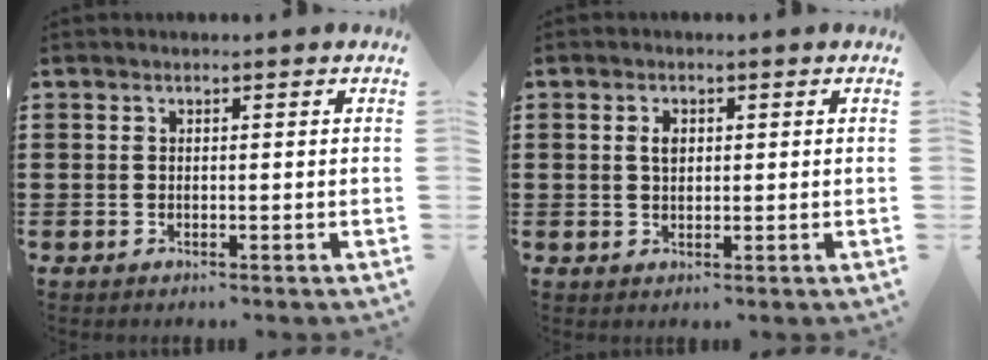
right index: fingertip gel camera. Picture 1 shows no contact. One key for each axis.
{"total": 2.1, "fx": 0.5, "fy": 1.2, "fz": 1.6, "tx": -0.035, "ty": 0.008, "tz": 0.007}